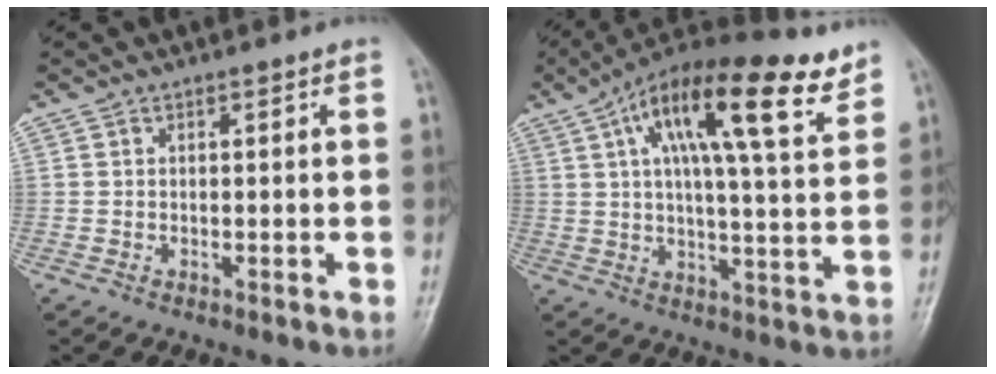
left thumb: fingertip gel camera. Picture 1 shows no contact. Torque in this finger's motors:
{"motor_torque": [0.91, 0.87, 1.78, -0.99, 0.19]}